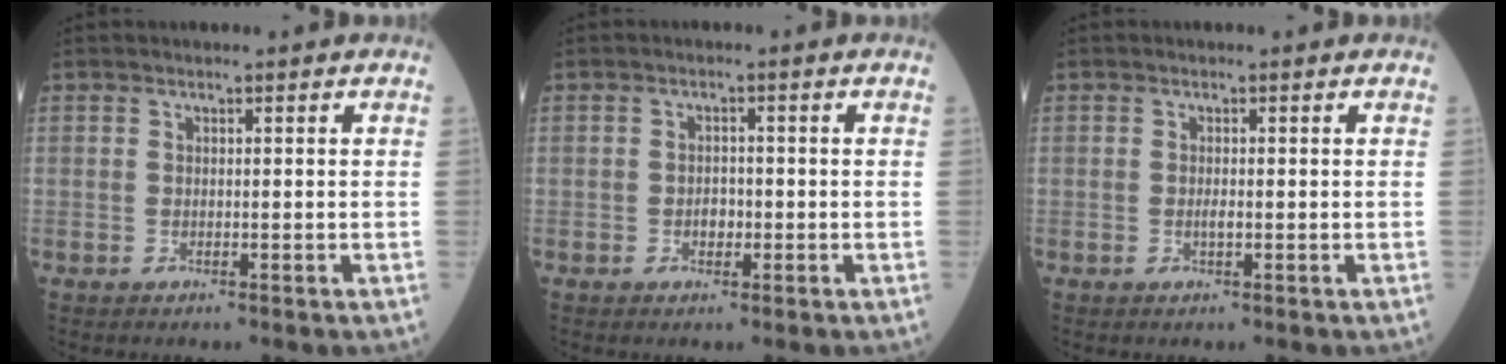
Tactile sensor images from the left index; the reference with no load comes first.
{"total": 1.8, "force": [-0.6, 1.2, 1.2], "torque": [-0.018, 0.004, -0.008]}
{"total": 0.9, "force": [-0.1, 0.2, 0.8], "torque": [-0.018, -0.001, -0.002]}